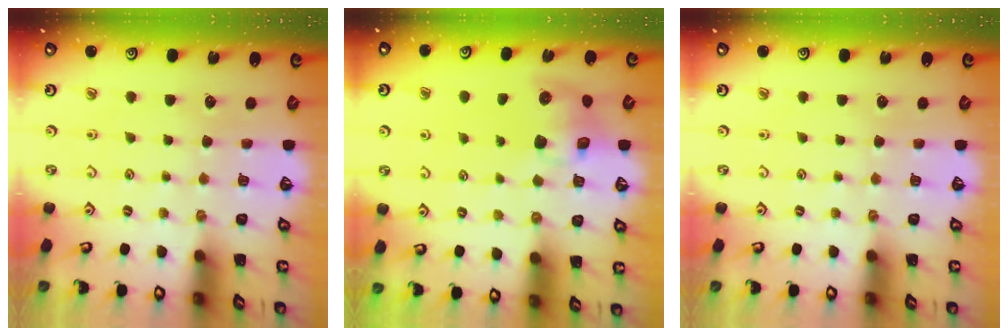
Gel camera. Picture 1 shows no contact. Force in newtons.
{"total": 8.9, "press": 8.8, "slide": 1.4}
{"total": 0.0}